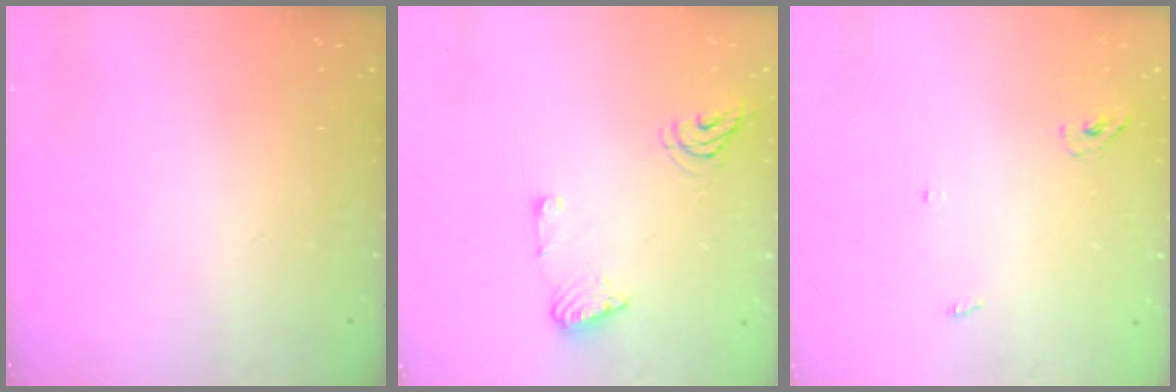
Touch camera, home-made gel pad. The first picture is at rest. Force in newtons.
{"total": 8.6, "press": 8.5, "slide": 0.1}
{"total": 3.3, "press": 3.3, "slide": 0.7}